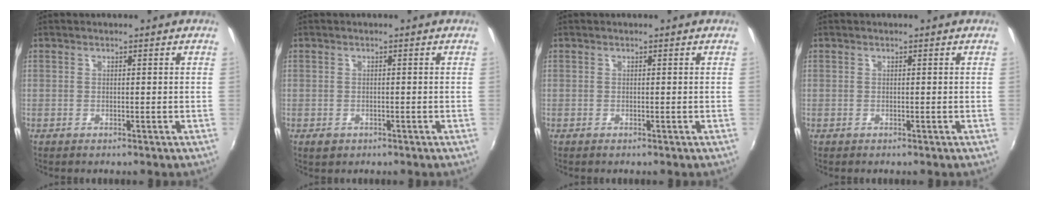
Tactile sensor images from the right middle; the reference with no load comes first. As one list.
[{"total": 1.7, "force": [-0.9, 1.3, 0.7], "torque": [-0.013, -0.003, -0.013]}, {"total": 0.0}, {"total": 0.0}]